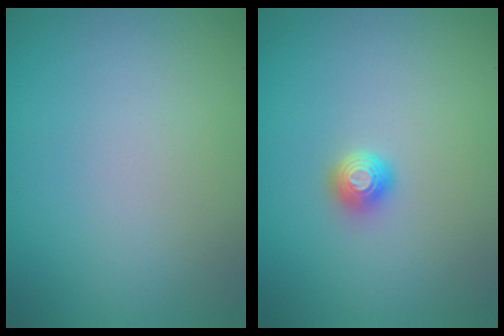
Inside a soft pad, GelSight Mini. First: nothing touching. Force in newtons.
{"total": 1.4, "press": 1.2, "slide": 0.7}